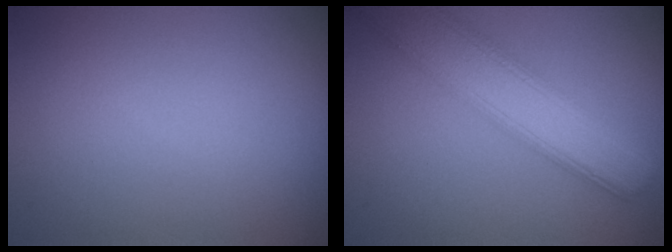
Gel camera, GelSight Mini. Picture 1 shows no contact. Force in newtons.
{"total": 6.5, "press": 6.5, "slide": 0.3}